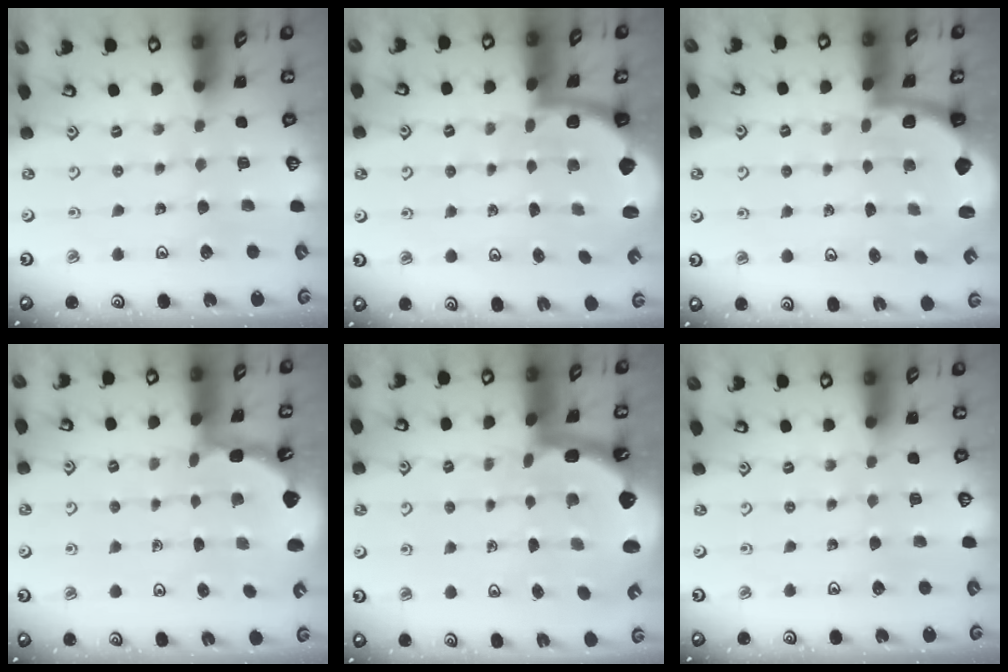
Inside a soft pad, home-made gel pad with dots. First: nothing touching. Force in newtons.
{"total": 1.9, "press": 1.8, "slide": 0.5}
{"total": 2.0, "press": 1.9, "slide": 0.5}
{"total": 2.0, "press": 2.0, "slide": 0.2}
{"total": 3.4, "press": 2.5, "slide": 2.3}
{"total": 0.0}